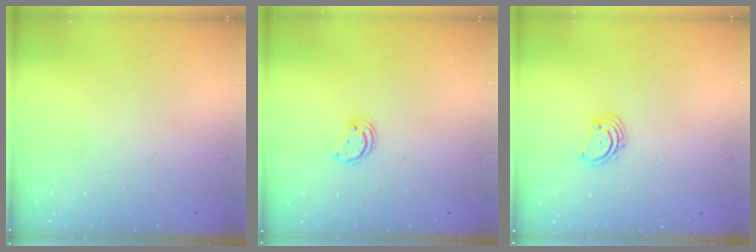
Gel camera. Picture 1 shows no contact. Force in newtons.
{"total": 2.6, "press": 2.6, "slide": 0.2}
{"total": 1.6, "press": 1.6, "slide": 0.2}